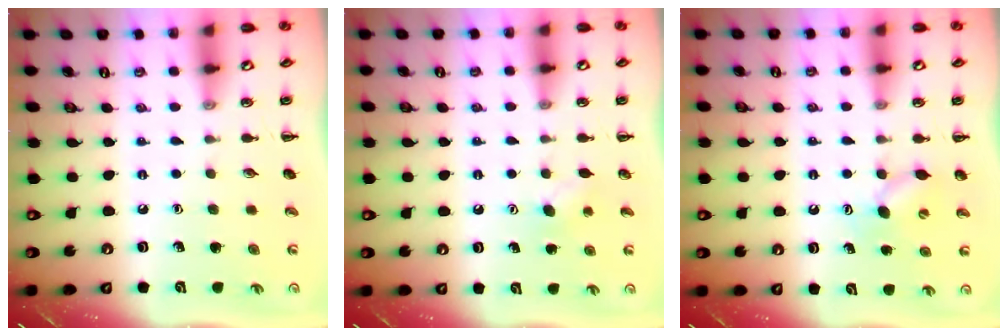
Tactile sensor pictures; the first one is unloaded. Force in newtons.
{"total": 3.8, "press": 3.7, "slide": 0.8}
{"total": 6.5, "press": 6.3, "slide": 1.5}